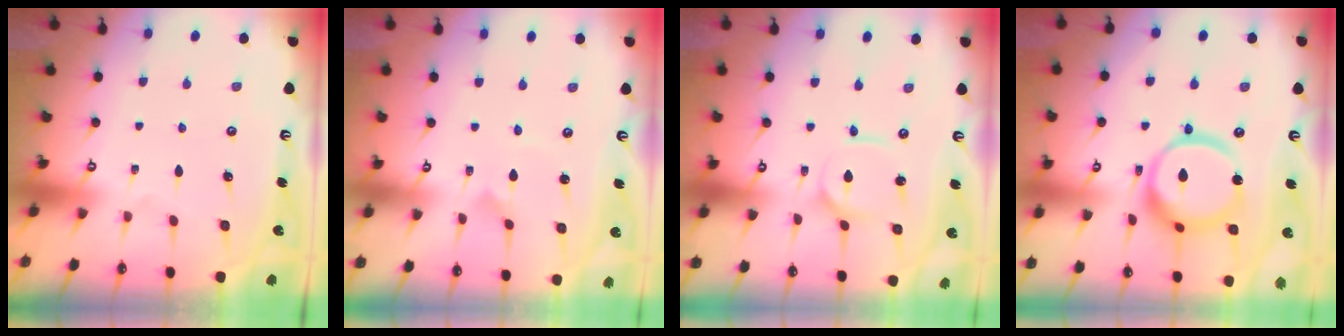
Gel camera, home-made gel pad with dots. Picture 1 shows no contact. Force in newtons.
{"total": 2.8, "press": 2.7, "slide": 0.3}
{"total": 3.0, "press": 3.0, "slide": 0.3}
{"total": 15.5, "press": 15.4, "slide": 1.6}